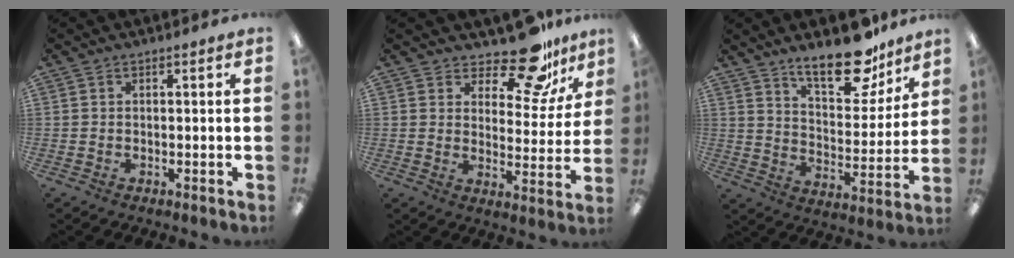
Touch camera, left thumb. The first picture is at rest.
{"total": 14.7, "force": [11.7, 5.3, 7.1], "torque": [-0.109, -0.077, 0.203]}
{"total": 17.1, "force": [12.8, 7.0, 8.9], "torque": [-0.122, -0.079, 0.218]}